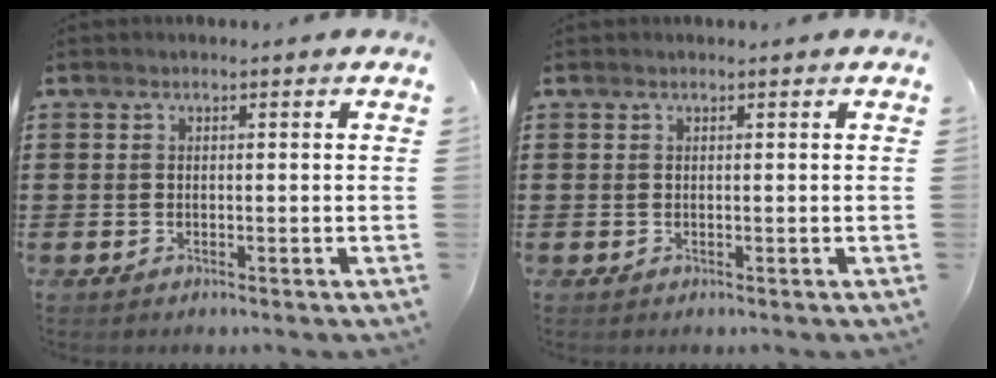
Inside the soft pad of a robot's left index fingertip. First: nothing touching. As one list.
[{"total": 0.0}]